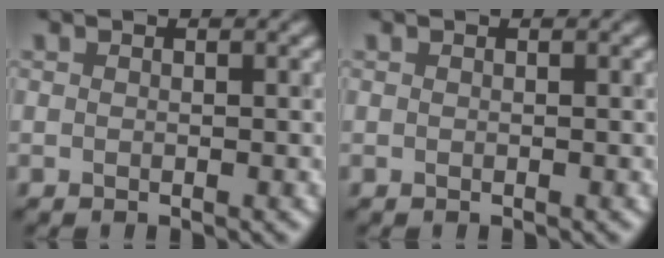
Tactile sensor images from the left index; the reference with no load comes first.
{"total": 0.0}